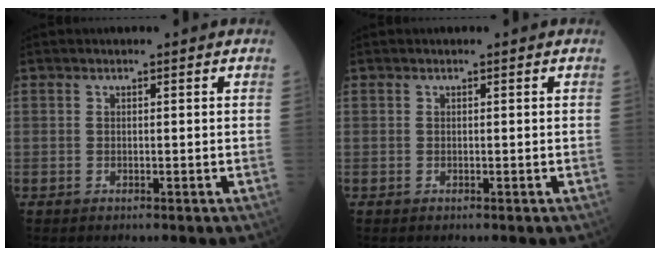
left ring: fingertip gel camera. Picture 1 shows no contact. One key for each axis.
{"total": 0.0}